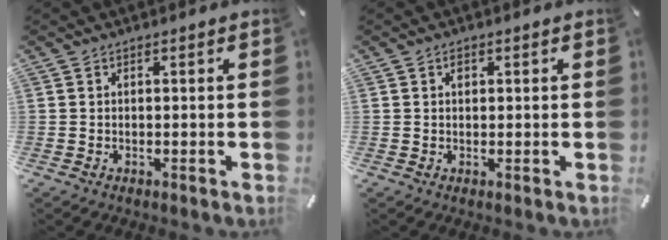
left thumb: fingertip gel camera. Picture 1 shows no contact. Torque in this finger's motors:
{"motor_torque": [0.56, 0.54, 0.24, -0.27, -0.01]}